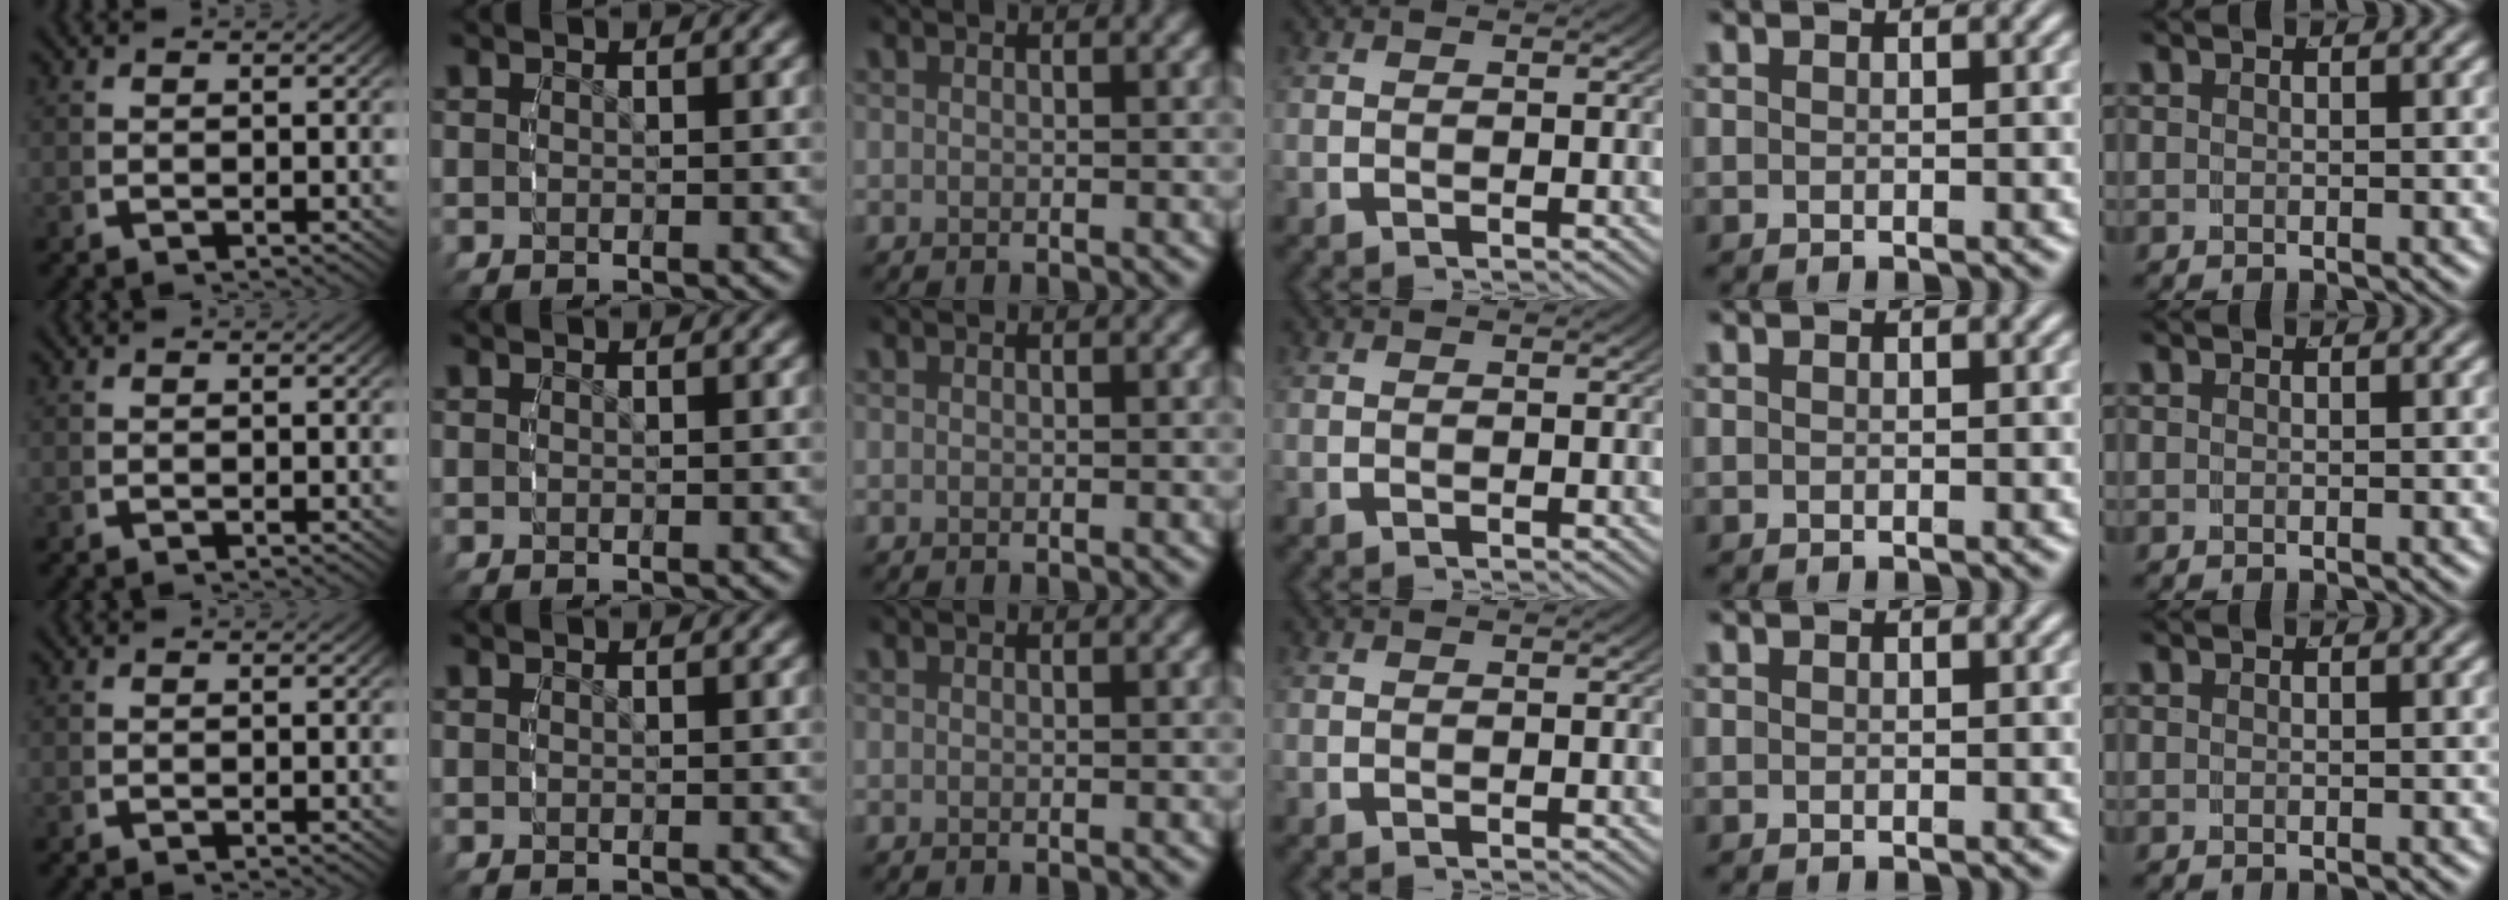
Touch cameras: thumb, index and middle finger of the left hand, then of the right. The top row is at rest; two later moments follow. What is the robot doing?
{"motion": "reach", "object": "toothpaste"}